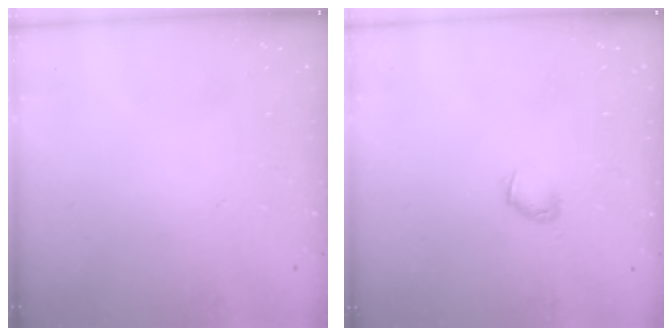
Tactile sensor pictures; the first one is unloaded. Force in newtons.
{"total": 3.3, "press": 3.2, "slide": 0.7}